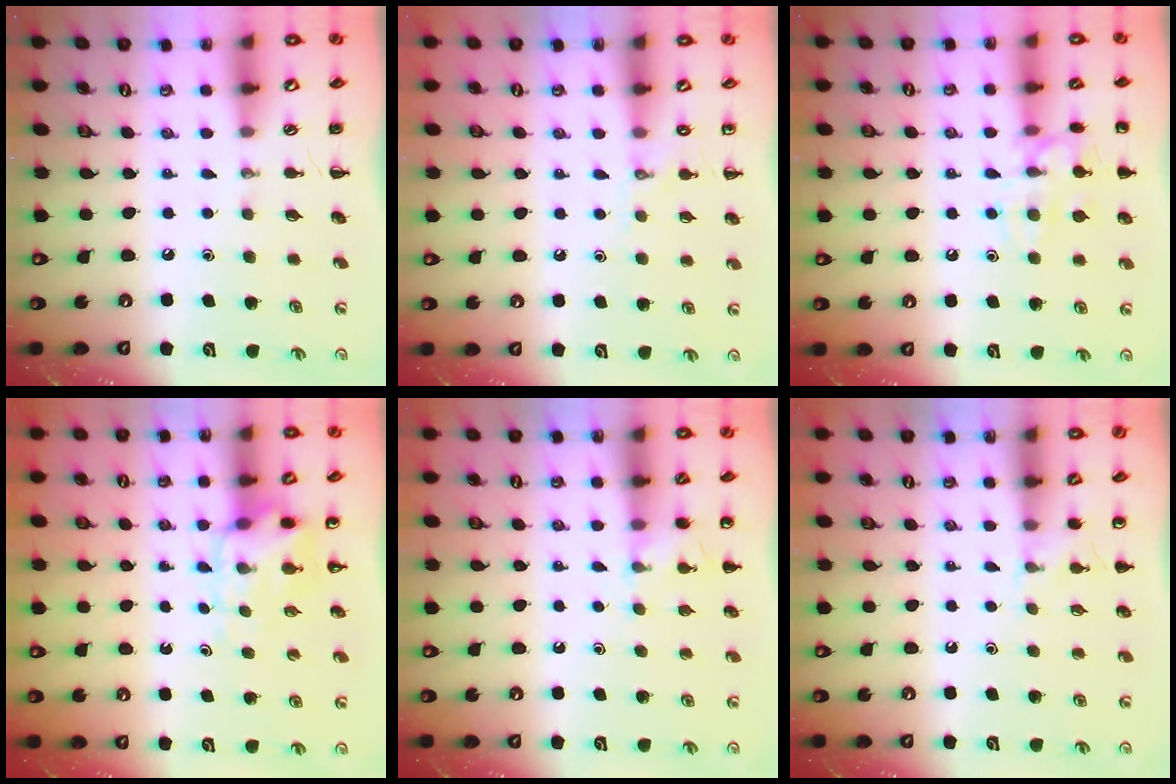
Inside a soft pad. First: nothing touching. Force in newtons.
{"total": 5.6, "press": 5.3, "slide": 1.6}
{"total": 12.7, "press": 12.7, "slide": 0.7}
{"total": 5.2, "press": 5.2, "slide": 0.8}
{"total": 5.8, "press": 5.5, "slide": 1.9}
{"total": 4.9, "press": 4.6, "slide": 1.6}